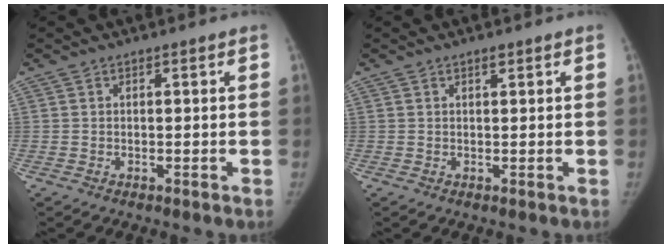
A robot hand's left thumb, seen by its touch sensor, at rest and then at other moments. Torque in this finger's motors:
{"motor_torque": [0.14, 0.00, 0.55, -0.42, 0.01]}